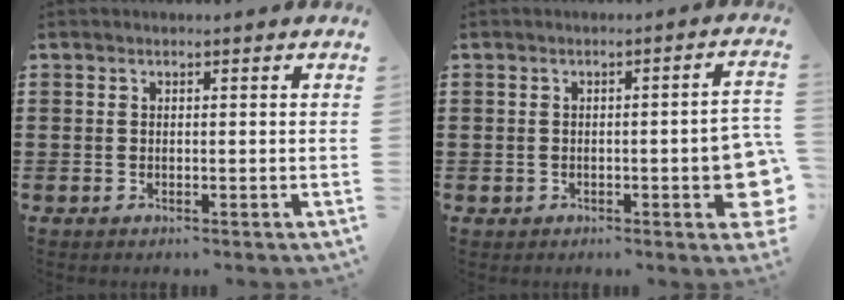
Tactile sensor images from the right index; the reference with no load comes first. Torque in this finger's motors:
{"motor_torque": [0.81, 0.26, 0.42, 0.04]}